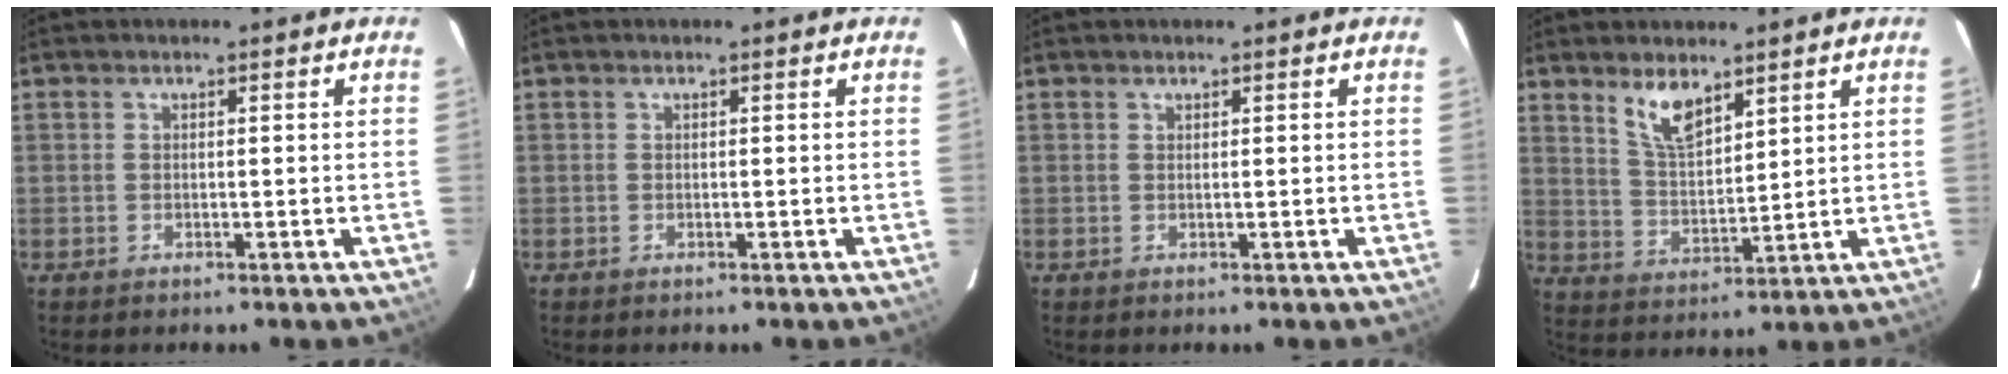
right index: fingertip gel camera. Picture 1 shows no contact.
{"total": 0.0}
{"total": 0.0}
{"total": 7.4, "force": [5.1, 2.8, 4.6], "torque": [-0.082, 0.001, 0.106]}